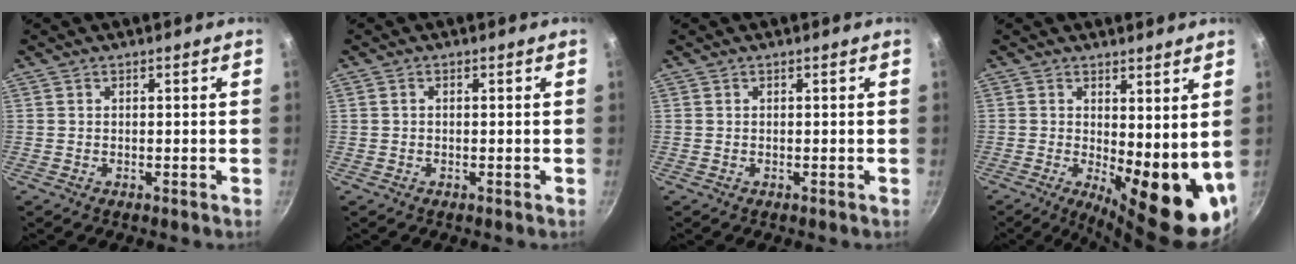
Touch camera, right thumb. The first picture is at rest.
{"total": 0.5, "force": [0.0, 0.4, 0.4], "torque": [-0.008, 0.005, 0.002]}
{"total": 0.0}
{"total": 14.4, "force": [0.5, 5.6, 13.3], "torque": [-0.146, -0.032, 0.020]}